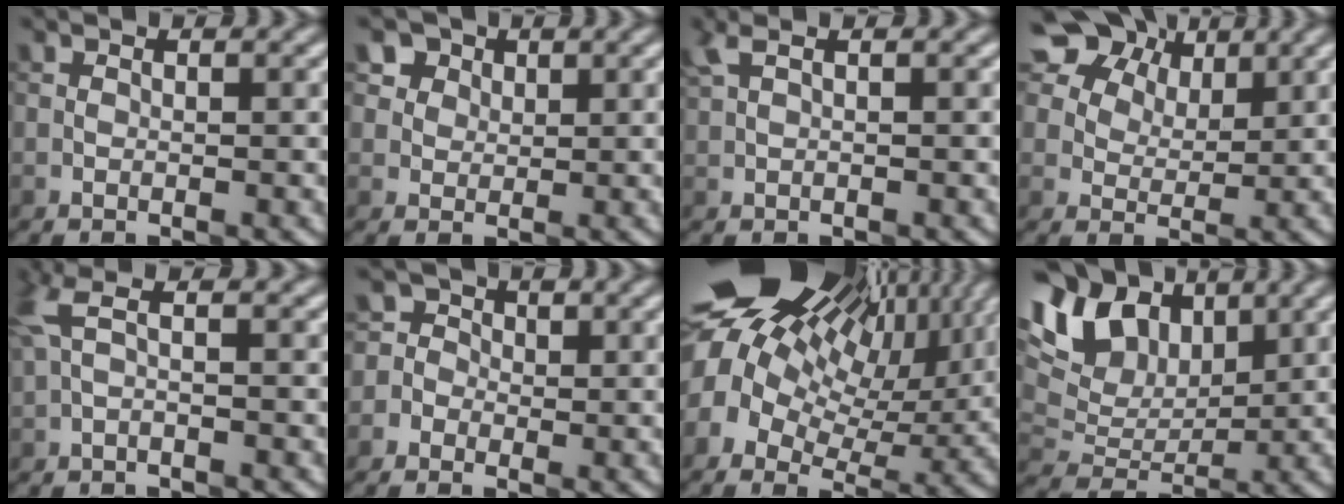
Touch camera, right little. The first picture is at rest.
{"total": 7.0, "force": [4.1, 4.9, 2.9], "torque": [-0.061, 0.008, 0.062]}
{"total": 1.8, "force": [1.3, 0.3, 1.2], "torque": [-0.036, 0.007, 0.028]}
{"total": 10.2, "force": [7.0, 5.8, 4.7], "torque": [-0.110, 0.010, 0.129]}
{"total": 2.5, "force": [0.6, 0.3, 2.5], "torque": [-0.061, 0.009, 0.009]}
{"total": 3.7, "force": [-0.7, 3.5, 1.0], "torque": [0.001, 0.029, -0.043]}
{"total": 19.7, "force": [7.6, 13.2, 12.6], "torque": [-0.258, 0.037, 0.137]}
{"total": 9.6, "force": [5.0, 5.6, 5.9], "torque": [-0.135, 0.017, 0.084]}